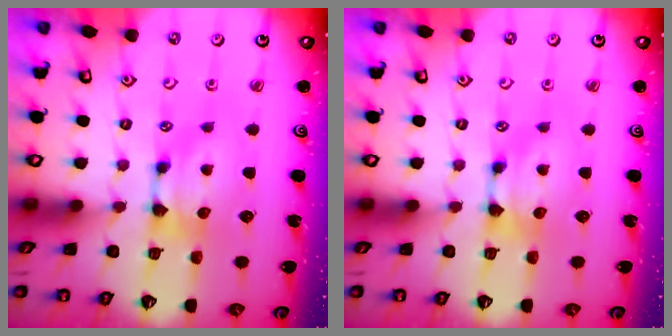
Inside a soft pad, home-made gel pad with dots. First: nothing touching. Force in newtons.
{"total": 0.0}